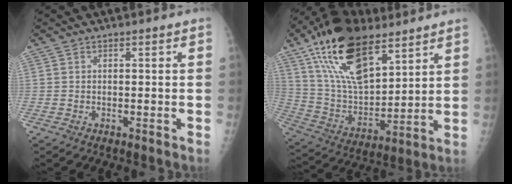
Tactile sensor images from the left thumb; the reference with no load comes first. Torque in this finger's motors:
{"motor_torque": [0.82, 1.00, 1.39, -1.38, 0.28]}